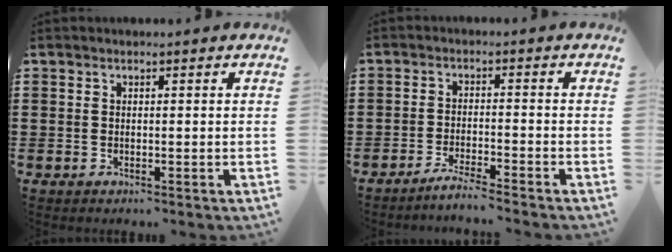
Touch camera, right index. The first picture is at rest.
{"total": 3.0, "force": [-2.8, -0.5, 1.0], "torque": [-0.017, -0.001, -0.054]}